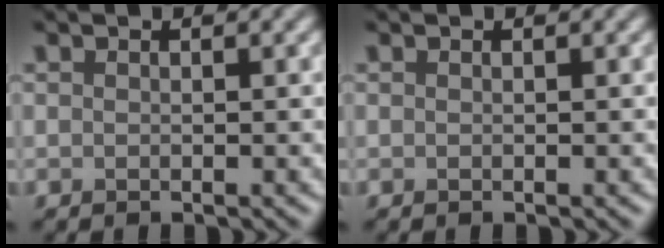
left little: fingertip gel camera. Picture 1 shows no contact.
{"total": 0.0}